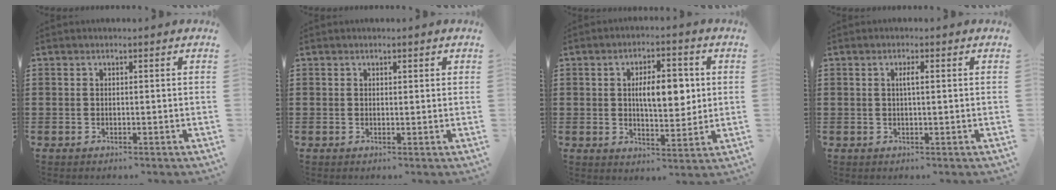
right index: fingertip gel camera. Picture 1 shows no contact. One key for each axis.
{"total": 0.5, "fx": 0.3, "fy": 0.4, "fz": 0.2, "tx": -0.004, "ty": 0.002, "tz": 0.007}
{"total": 7.8, "fx": 1.2, "fy": 3.4, "fz": 6.9, "tx": -0.111, "ty": 0.003, "tz": 0.013}
{"total": 1.7, "fx": 0.3, "fy": 0.2, "fz": 1.7, "tx": -0.034, "ty": 0.000, "tz": 0.004}